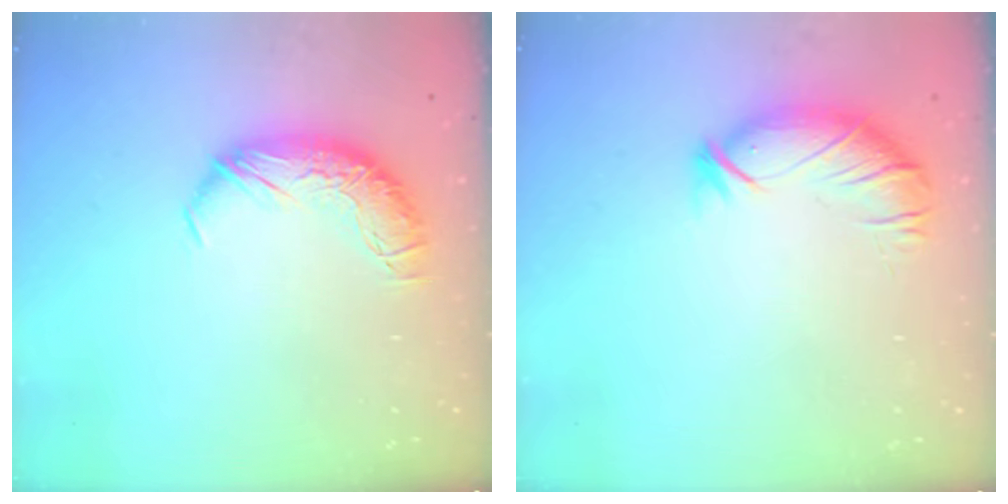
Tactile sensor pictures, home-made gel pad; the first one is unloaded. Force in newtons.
{"total": 3.0, "press": 2.5, "slide": 1.7}